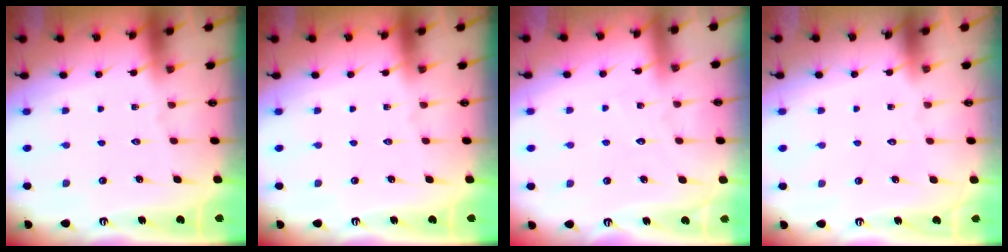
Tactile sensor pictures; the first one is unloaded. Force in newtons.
{"total": 0.0}
{"total": 3.4, "press": 3.4, "slide": 0.1}
{"total": 1.5, "press": 1.5, "slide": 0.0}